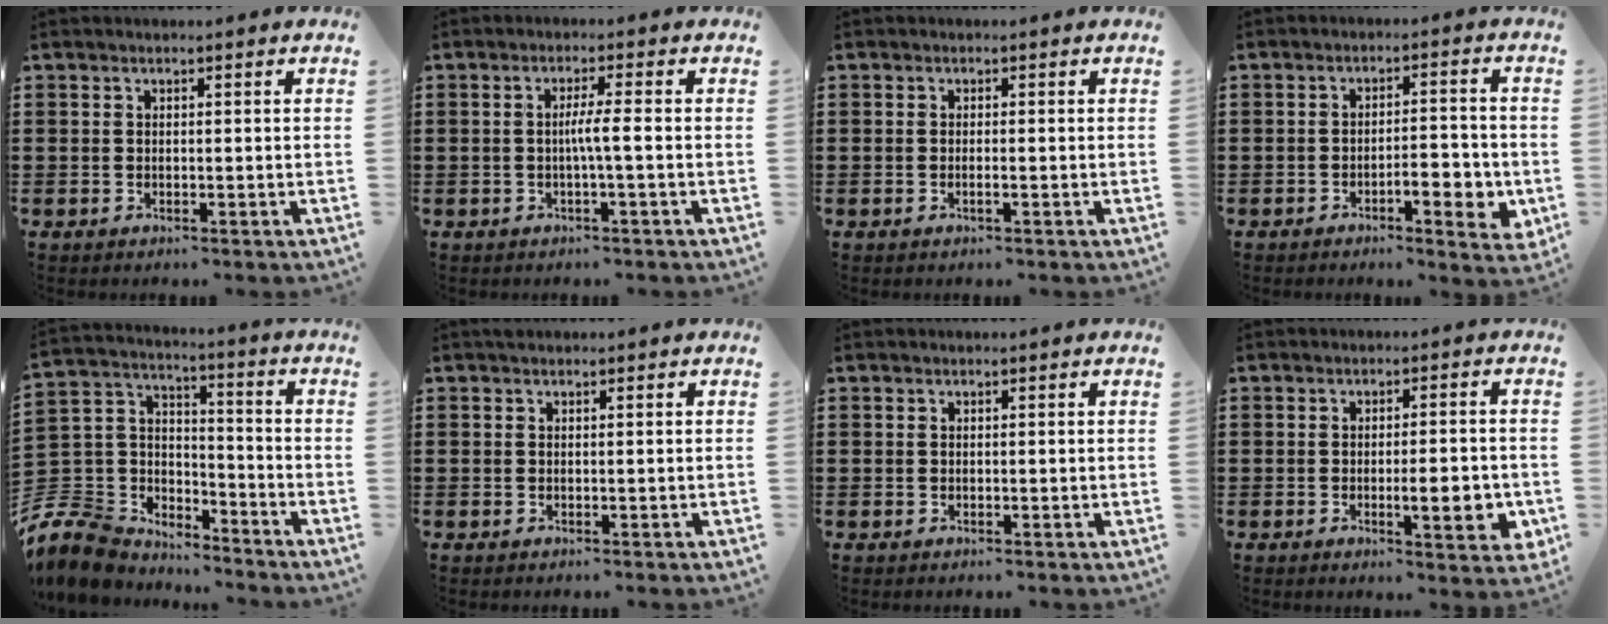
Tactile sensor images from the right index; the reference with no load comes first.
{"total": 3.1, "force": [-0.5, -0.2, 3.0], "torque": [-0.055, -0.006, -0.013]}
{"total": 0.9, "force": [-0.4, 0.0, 0.8], "torque": [-0.013, -0.004, -0.007]}
{"total": 5.7, "force": [-2.4, 1.6, 4.9], "torque": [-0.061, -0.003, -0.043]}
{"total": 8.6, "force": [-6.8, 5.1, 1.5], "torque": [-0.094, -0.009, -0.140]}
{"total": 0.0}
{"total": 0.0}
{"total": 5.9, "force": [-1.5, 1.2, 5.6], "torque": [-0.073, -0.008, -0.026]}